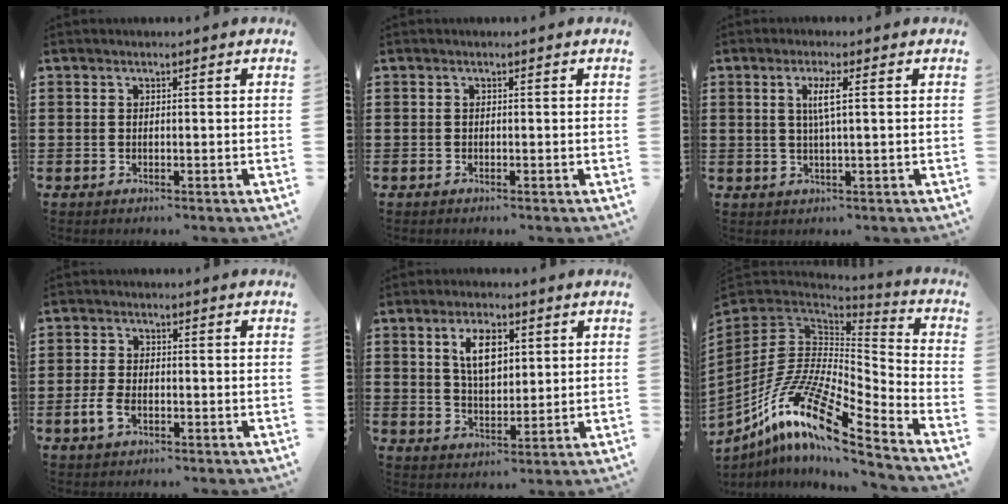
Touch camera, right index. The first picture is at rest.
{"total": 0.0}
{"total": 3.4, "force": [0.5, -0.1, 3.3], "torque": [-0.074, -0.005, 0.002]}
{"total": 3.0, "force": [-1.4, 1.6, 2.1], "torque": [-0.052, -0.003, -0.029]}
{"total": 6.0, "force": [2.1, 3.0, 4.8], "torque": [-0.088, 0.005, 0.031]}
{"total": 15.9, "force": [-10.0, 4.2, 11.6], "torque": [-0.252, 0.005, -0.198]}